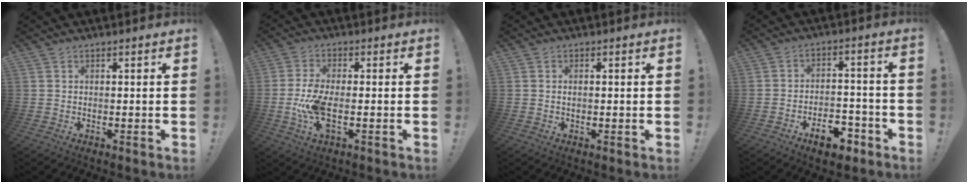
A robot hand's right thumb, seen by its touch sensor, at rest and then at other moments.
{"total": 10.0, "force": [-2.2, 4.1, 8.9], "torque": [-0.189, -0.007, -0.036]}
{"total": 0.9, "force": [-0.1, 0.4, 0.8], "torque": [-0.023, 0.006, 0.000]}
{"total": 9.8, "force": [-6.2, 5.4, 5.4], "torque": [-0.047, 0.057, -0.100]}